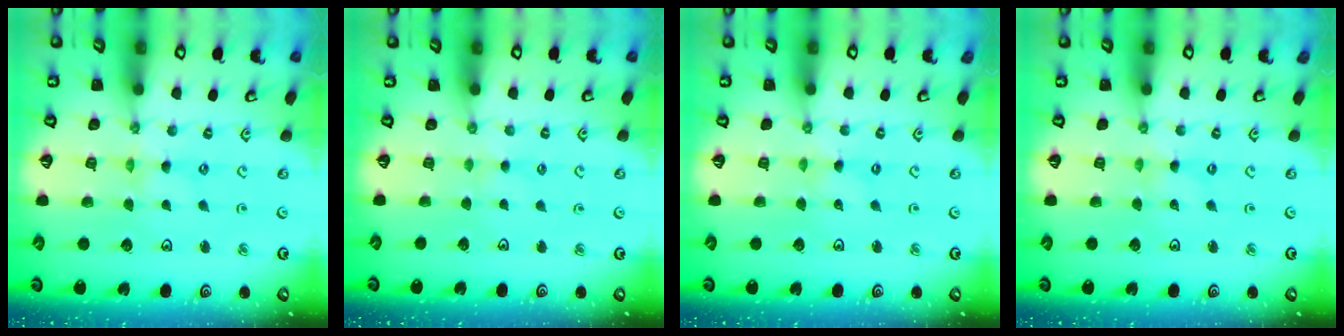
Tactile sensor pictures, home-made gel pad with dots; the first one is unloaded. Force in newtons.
{"total": 0.8, "press": 0.8, "slide": 0.3}
{"total": 0.0}
{"total": 0.0}